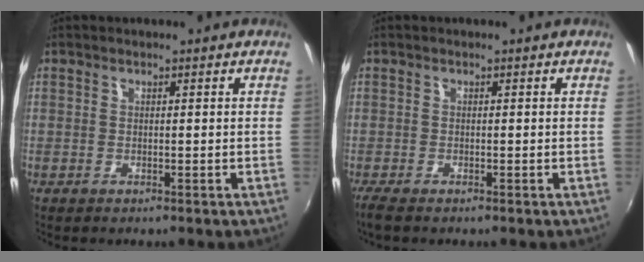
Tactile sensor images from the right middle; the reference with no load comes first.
{"total": 1.9, "force": [-1.5, 0.3, 1.2], "torque": [-0.027, -0.008, -0.029]}